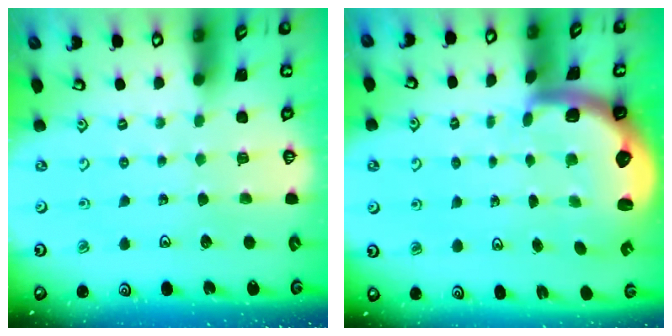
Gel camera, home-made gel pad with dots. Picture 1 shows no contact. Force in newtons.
{"total": 2.9, "press": 2.6, "slide": 1.4}